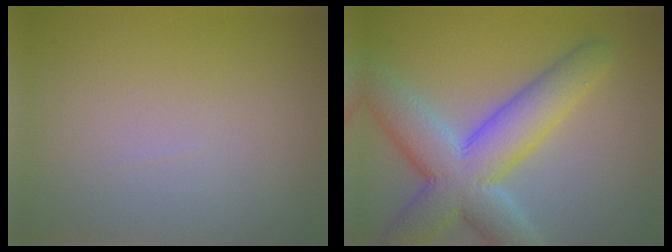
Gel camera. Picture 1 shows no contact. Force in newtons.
{"total": 8.8, "press": 8.8, "slide": 0.4}